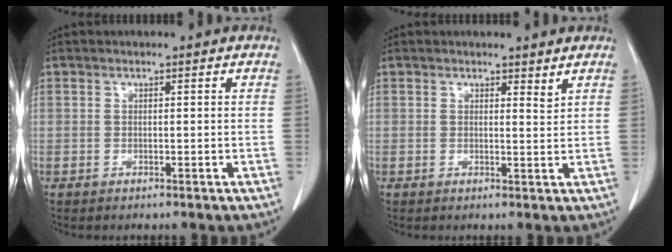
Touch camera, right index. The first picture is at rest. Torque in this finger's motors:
{"motor_torque": [-0.23, 0.28, 0.06, -0.01]}